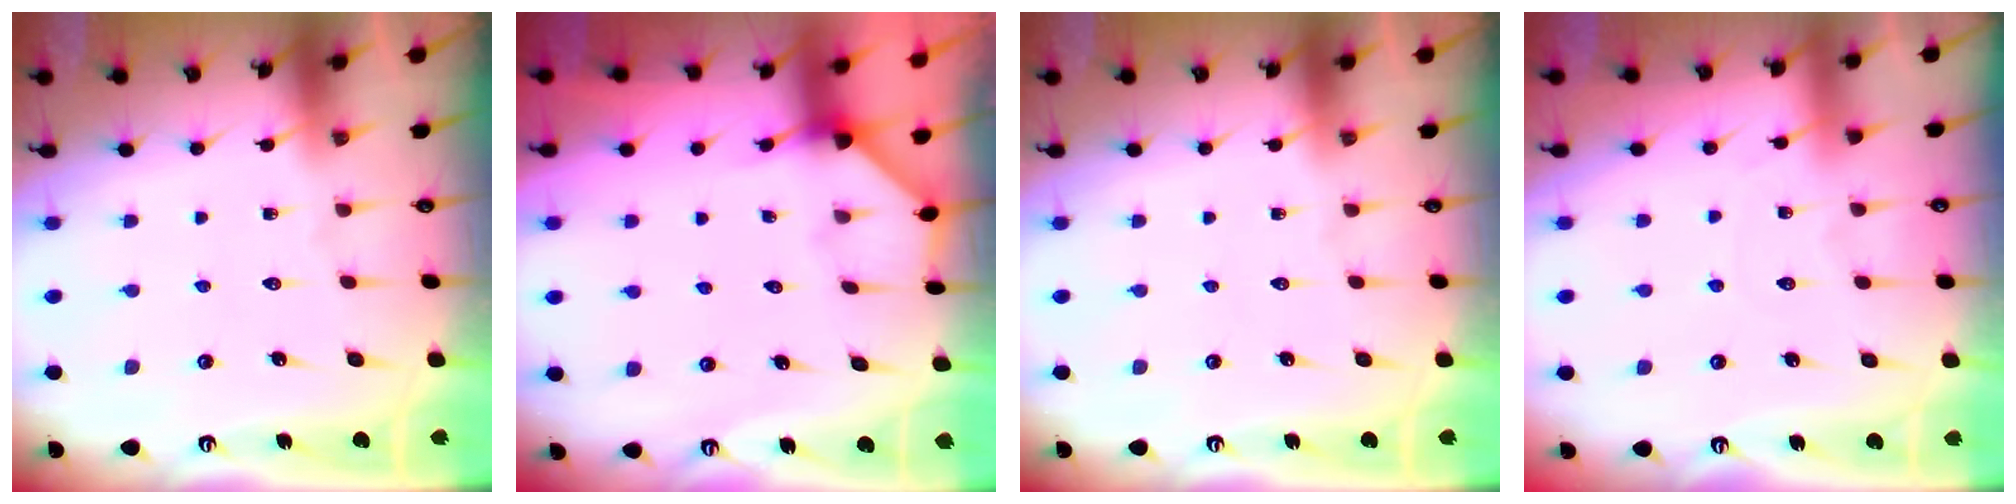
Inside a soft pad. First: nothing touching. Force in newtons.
{"total": 2.5, "press": 2.5, "slide": 0.4}
{"total": 0.0}
{"total": 2.8, "press": 2.8, "slide": 0.4}